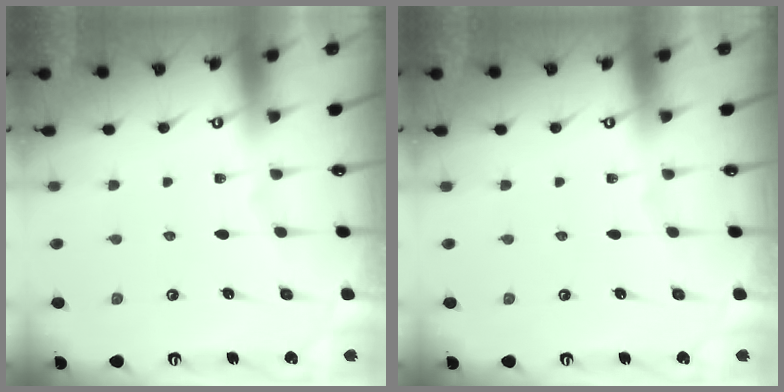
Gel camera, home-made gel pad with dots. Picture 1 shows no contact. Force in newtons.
{"total": 0.0}